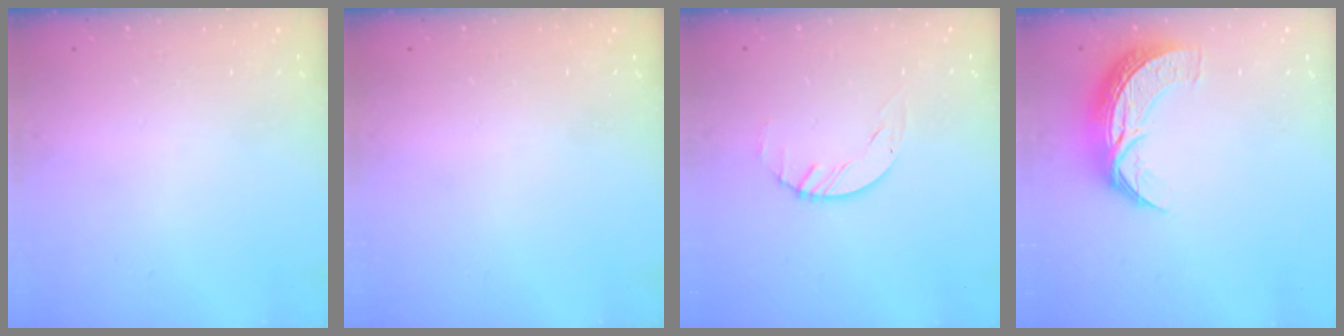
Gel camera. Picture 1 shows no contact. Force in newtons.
{"total": 0.0}
{"total": 1.5, "press": 1.5, "slide": 0.2}
{"total": 10.1, "press": 10.1, "slide": 0.8}